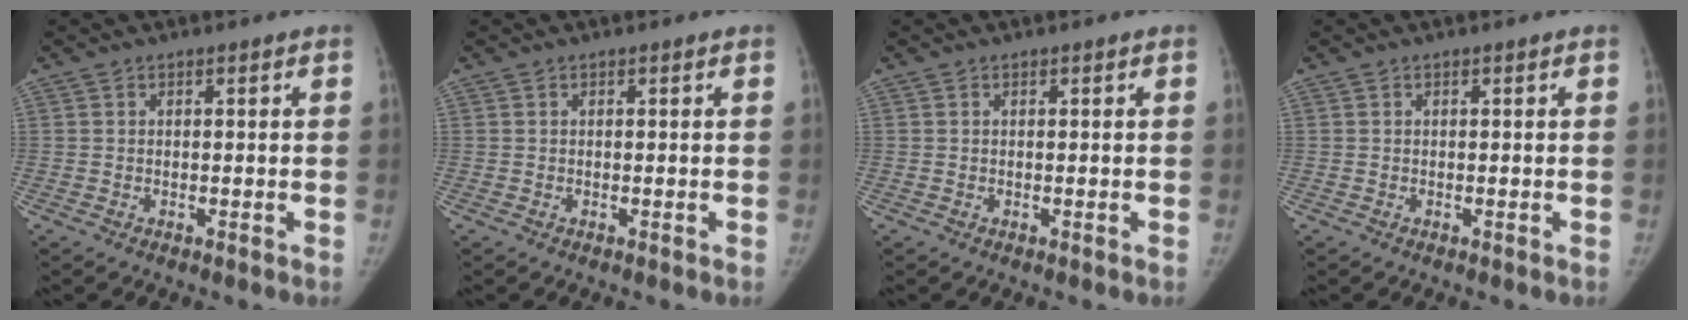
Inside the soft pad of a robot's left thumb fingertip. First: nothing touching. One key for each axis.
{"total": 0.0}
{"total": 0.0}
{"total": 0.0}